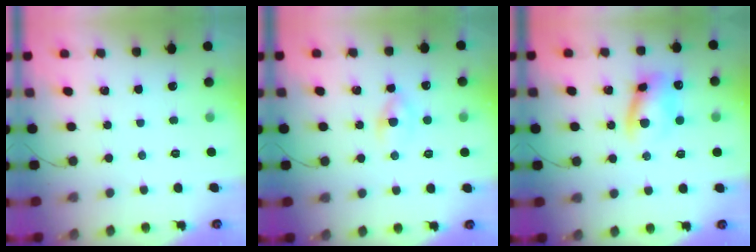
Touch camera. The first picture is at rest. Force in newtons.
{"total": 2.4, "press": 2.1, "slide": 1.2}
{"total": 10.4, "press": 10.2, "slide": 2.0}